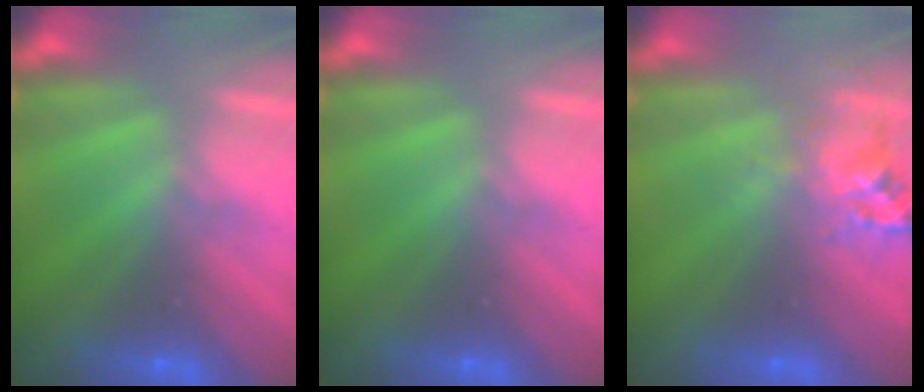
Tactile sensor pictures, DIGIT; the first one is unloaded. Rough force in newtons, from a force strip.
{"total": 0.0}
{"total": 2.5}